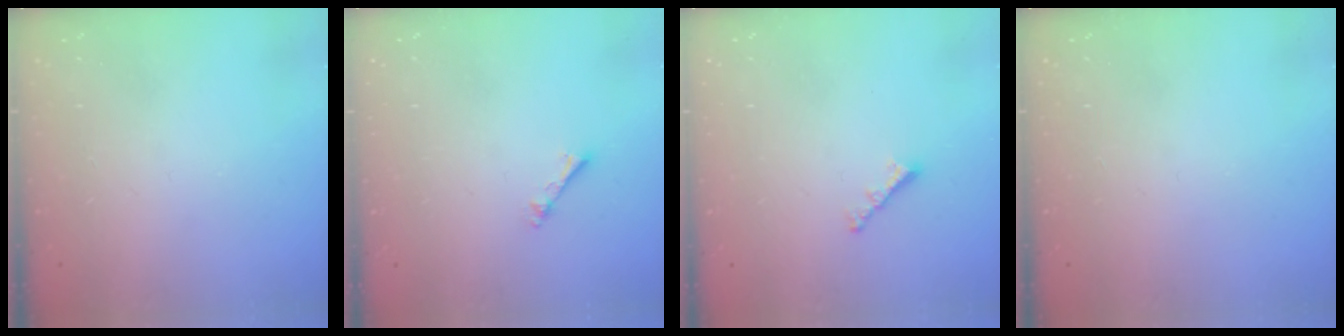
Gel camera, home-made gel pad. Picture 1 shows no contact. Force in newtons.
{"total": 1.7, "press": 1.7, "slide": 0.3}
{"total": 2.4, "press": 2.4, "slide": 0.5}
{"total": 0.0}